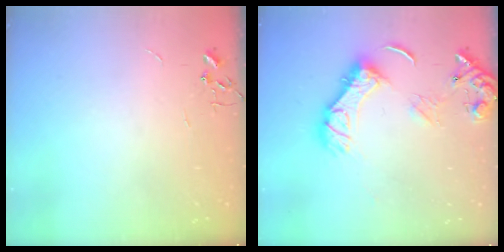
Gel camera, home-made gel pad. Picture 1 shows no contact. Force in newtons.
{"total": 14.3, "press": 14.3, "slide": 1.6}